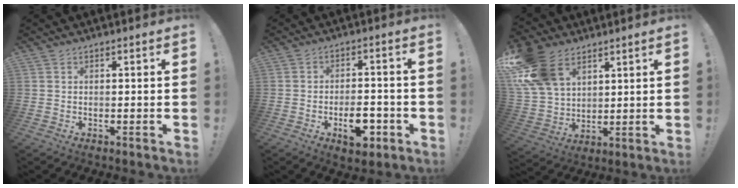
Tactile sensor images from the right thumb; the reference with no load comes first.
{"total": 9.2, "force": [-4.0, 5.0, 6.6], "torque": [-0.090, 0.023, -0.061]}
{"total": 18.0, "force": [9.6, 11.7, 9.8], "torque": [-0.194, -0.039, 0.187]}